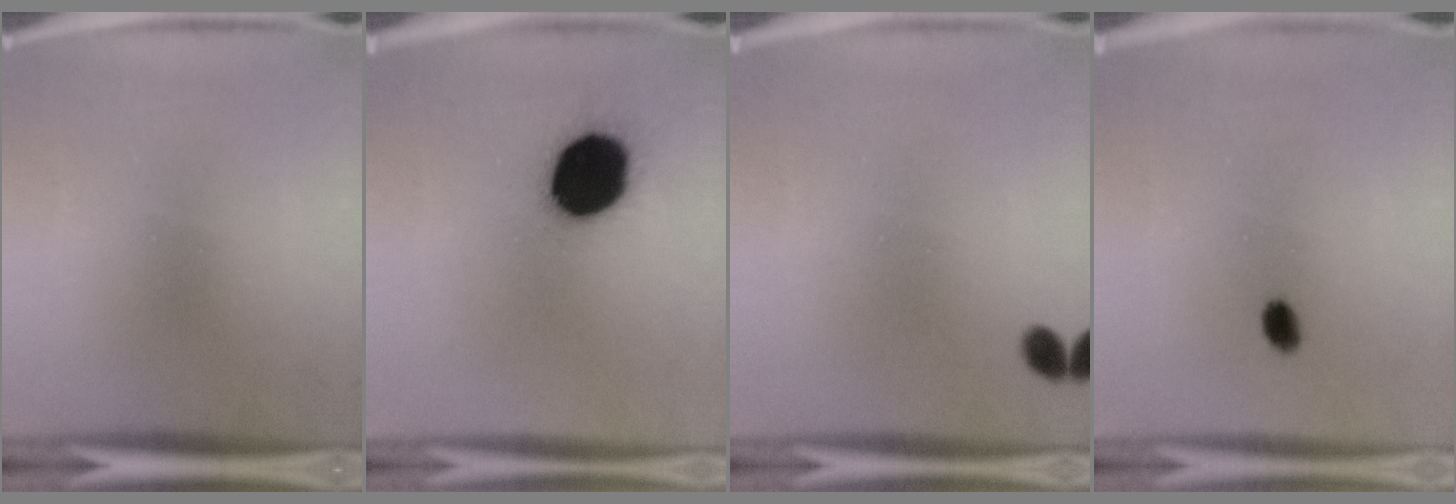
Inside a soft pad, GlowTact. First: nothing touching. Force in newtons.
{"total": 19.0}
{"total": 2.1}
{"total": 2.4}